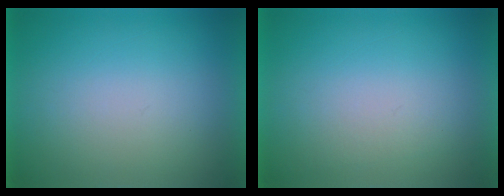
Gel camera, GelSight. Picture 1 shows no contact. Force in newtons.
{"total": 1.0}